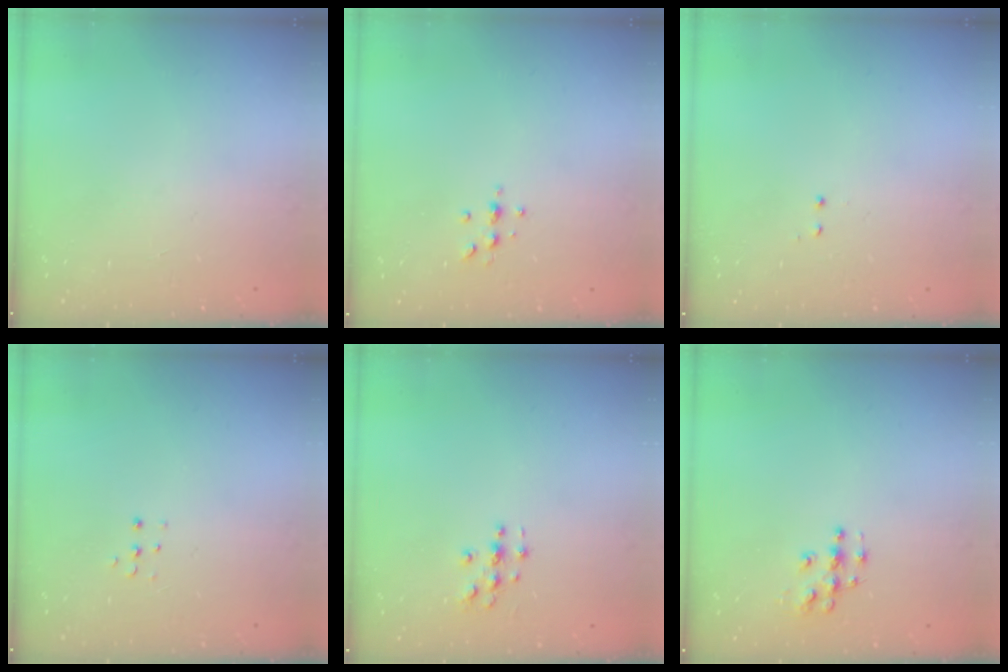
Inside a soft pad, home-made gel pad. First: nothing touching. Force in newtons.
{"total": 4.3, "press": 4.3, "slide": 0.6}
{"total": 0.5, "press": 0.5, "slide": 0.3}
{"total": 3.8, "press": 3.7, "slide": 0.7}
{"total": 2.8, "press": 2.8, "slide": 0.3}
{"total": 4.8, "press": 4.8, "slide": 0.3}